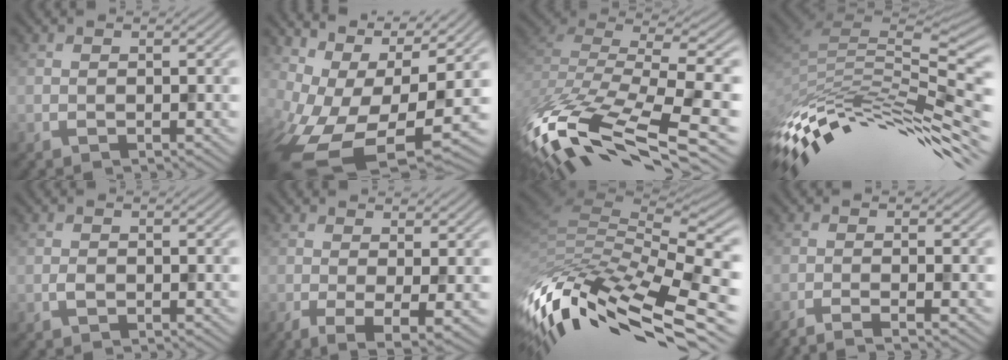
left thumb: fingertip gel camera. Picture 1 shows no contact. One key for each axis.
{"total": 15.1, "fx": -3.0, "fy": 7.5, "fz": 12.7, "tx": -0.252, "ty": -0.037, "tz": -0.003}
{"total": 14.4, "fx": -7.9, "fy": 5.9, "fz": 10.5, "tx": -0.264, "ty": -0.025, "tz": -0.112}
{"total": 14.2, "fx": -8.4, "fy": 4.7, "fz": 10.4, "tx": -0.212, "ty": 0.005, "tz": -0.149}
{"total": 0.9, "fx": -0.7, "fy": 0.4, "fz": 0.3, "tx": -0.008, "ty": -0.004, "tz": -0.012}
{"total": 4.4, "fx": -0.9, "fy": 1.3, "fz": 4.1, "tx": -0.070, "ty": -0.009, "tz": -0.011}
{"total": 13.5, "fx": -5.8, "fy": 6.0, "fz": 10.6, "tx": -0.259, "ty": -0.014, "tz": -0.093}
{"total": 3.8, "fx": -2.6, "fy": 0.7, "fz": 2.7, "tx": -0.020, "ty": 0.005, "tz": -0.056}